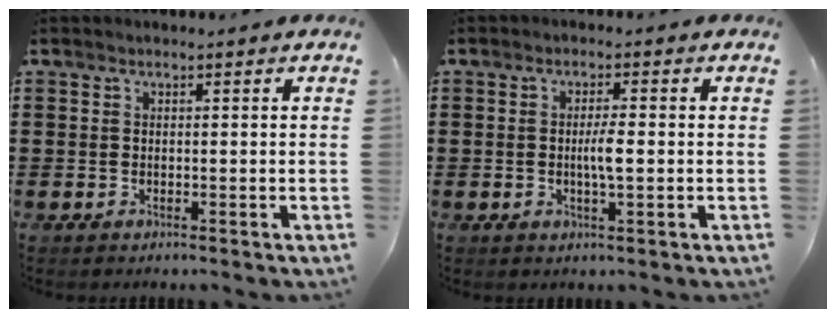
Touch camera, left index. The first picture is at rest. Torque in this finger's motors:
{"motor_torque": [0.29, -0.07, 0.12, 0.06]}